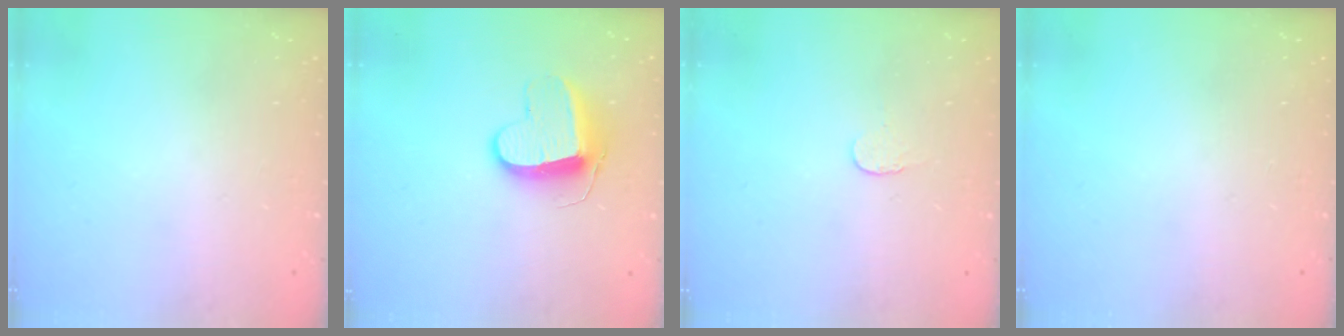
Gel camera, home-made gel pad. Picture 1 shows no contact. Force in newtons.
{"total": 10.6, "press": 10.6, "slide": 0.9}
{"total": 3.4, "press": 3.4, "slide": 0.3}
{"total": 0.0}